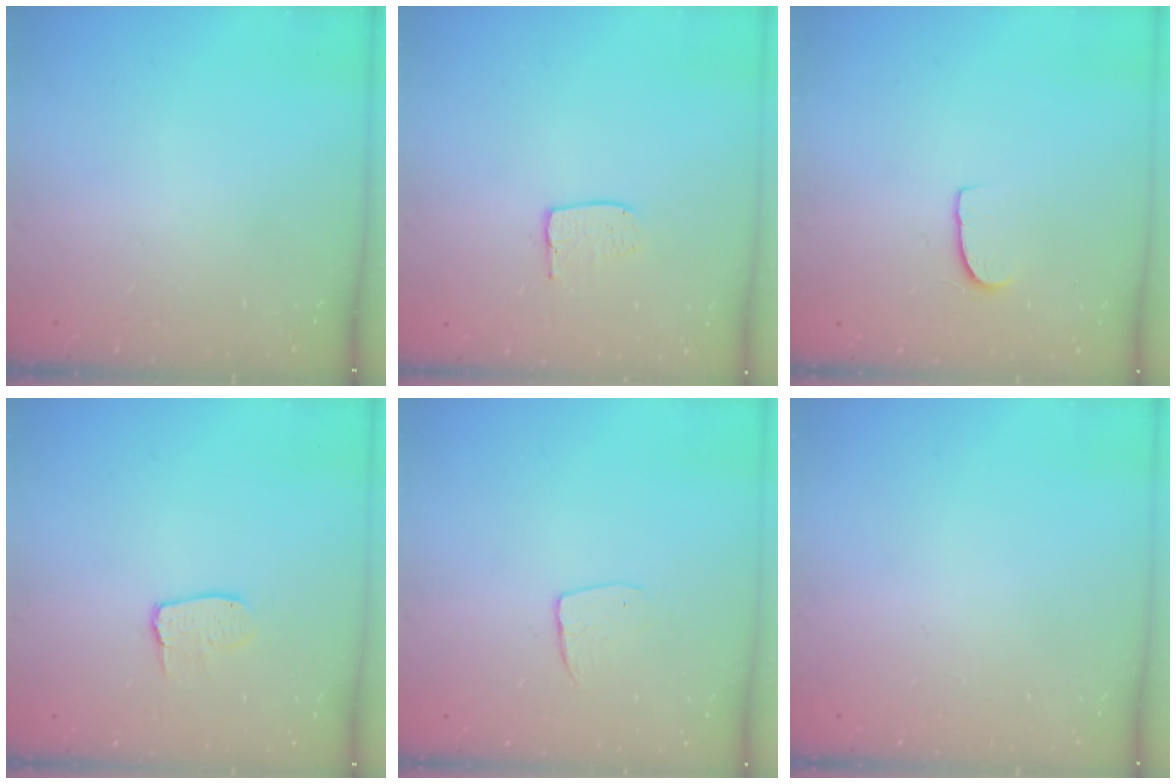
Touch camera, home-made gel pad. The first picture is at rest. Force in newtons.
{"total": 6.3, "press": 6.3, "slide": 0.4}
{"total": 5.7, "press": 5.6, "slide": 0.5}
{"total": 6.1, "press": 6.0, "slide": 0.4}
{"total": 7.0, "press": 6.9, "slide": 0.5}
{"total": 0.7, "press": 0.6, "slide": 0.3}